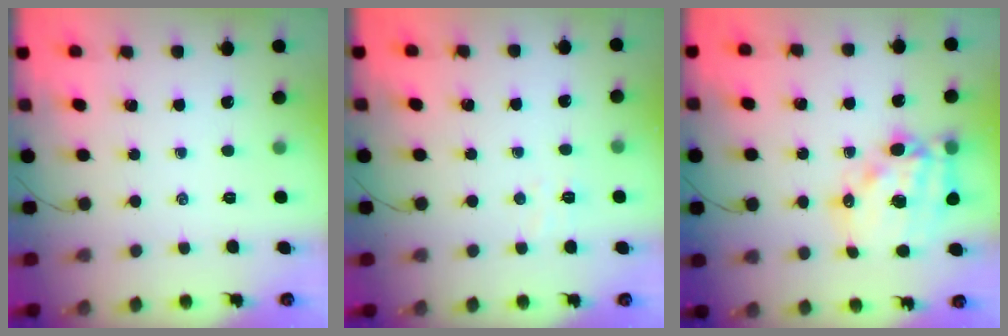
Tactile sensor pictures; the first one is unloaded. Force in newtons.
{"total": 3.2, "press": 3.1, "slide": 0.8}
{"total": 16.8, "press": 16.4, "slide": 4.0}